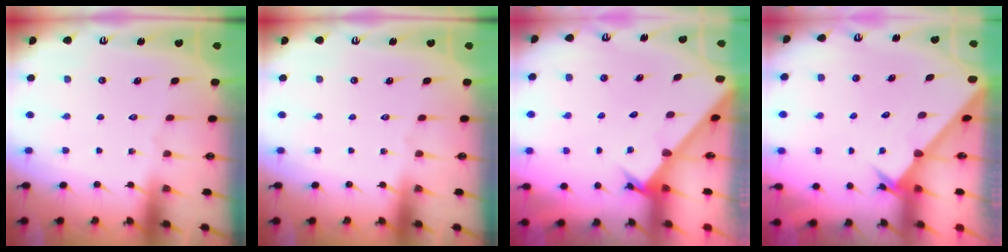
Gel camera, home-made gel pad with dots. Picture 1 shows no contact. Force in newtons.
{"total": 0.0}
{"total": 2.5, "press": 2.5, "slide": 0.2}
{"total": 2.5, "press": 2.5, "slide": 0.2}